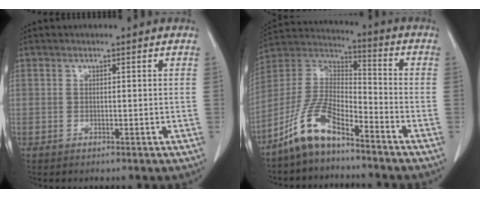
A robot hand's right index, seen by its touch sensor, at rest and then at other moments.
{"total": 10.5, "force": [-7.7, 3.1, 6.3], "torque": [-0.146, 0.017, -0.153]}